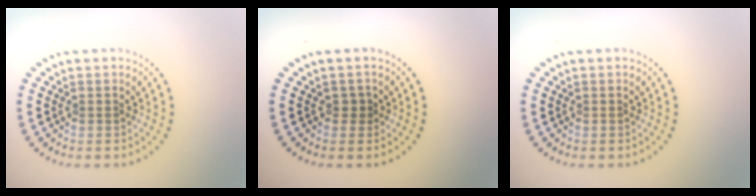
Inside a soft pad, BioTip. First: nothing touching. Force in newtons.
{"total": 0.6, "press": 0.6, "slide": 0.2}
{"total": 0.0}